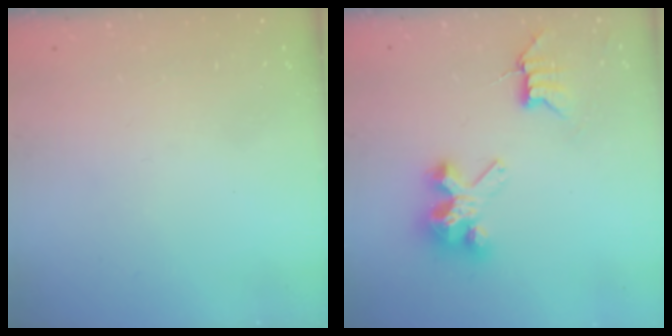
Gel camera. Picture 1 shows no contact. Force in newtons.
{"total": 7.2, "press": 7.1, "slide": 0.6}